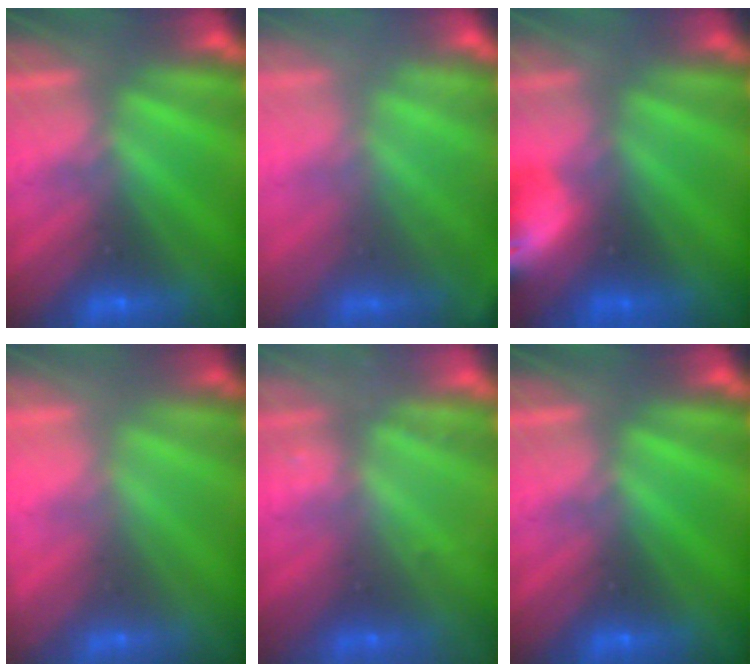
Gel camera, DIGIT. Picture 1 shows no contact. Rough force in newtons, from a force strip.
{"total": 1.8}
{"total": 7.8}
{"total": 2.1}
{"total": 2.3}
{"total": 0.0}